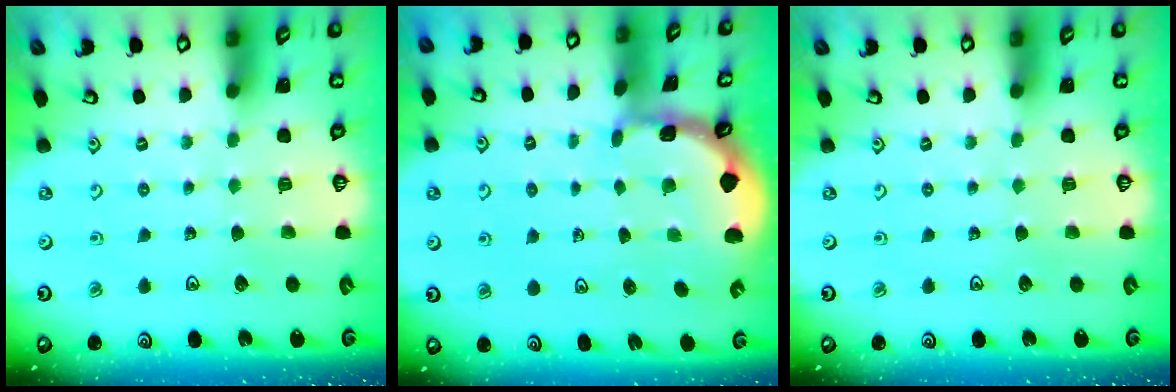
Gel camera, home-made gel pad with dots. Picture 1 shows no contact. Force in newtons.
{"total": 1.5, "press": 1.5, "slide": 0.1}
{"total": 0.0}